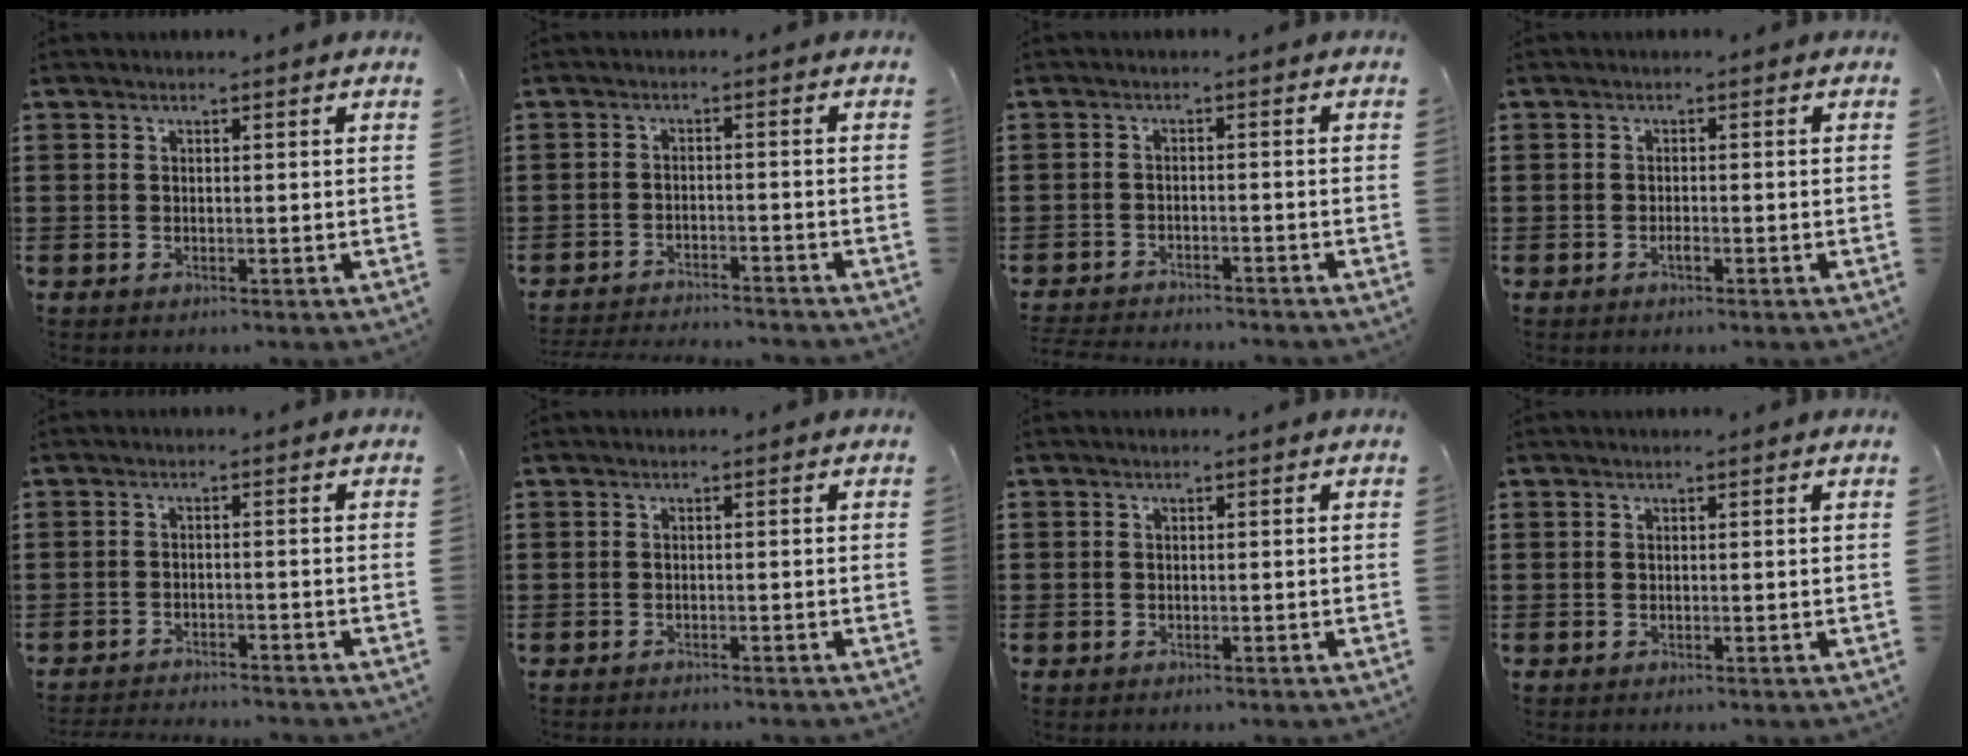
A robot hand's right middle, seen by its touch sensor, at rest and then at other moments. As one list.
[{"total": 2.9, "force": [-2.9, 0.1, 0.1], "torque": [-0.007, -0.001, -0.062]}, {"total": 2.6, "force": [-2.6, 0.1, 0.0], "torque": [-0.006, -0.002, -0.056]}, {"total": 1.0, "force": [-0.6, 0.3, 0.7], "torque": [-0.017, -0.004, -0.011]}, {"total": 2.3, "force": [-2.3, 0.0, 0.0], "torque": [-0.006, -0.001, -0.048]}, {"total": 0.6, "force": [-0.6, 0.0, 0.0], "torque": [-0.003, -0.001, -0.013]}, {"total": 0.6, "force": [-0.3, 0.6, 0.0], "torque": [-0.001, 0.004, -0.008]}, {"total": 0.0}]